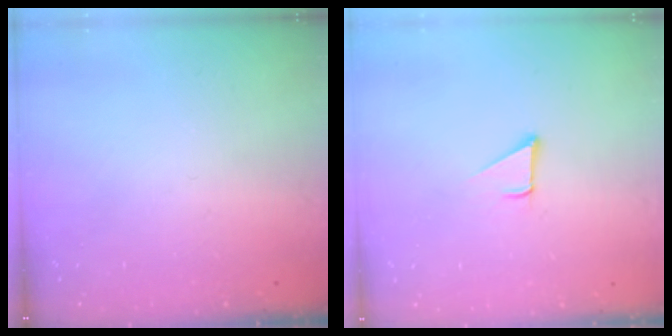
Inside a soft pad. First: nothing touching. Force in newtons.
{"total": 1.9, "press": 1.9, "slide": 0.1}